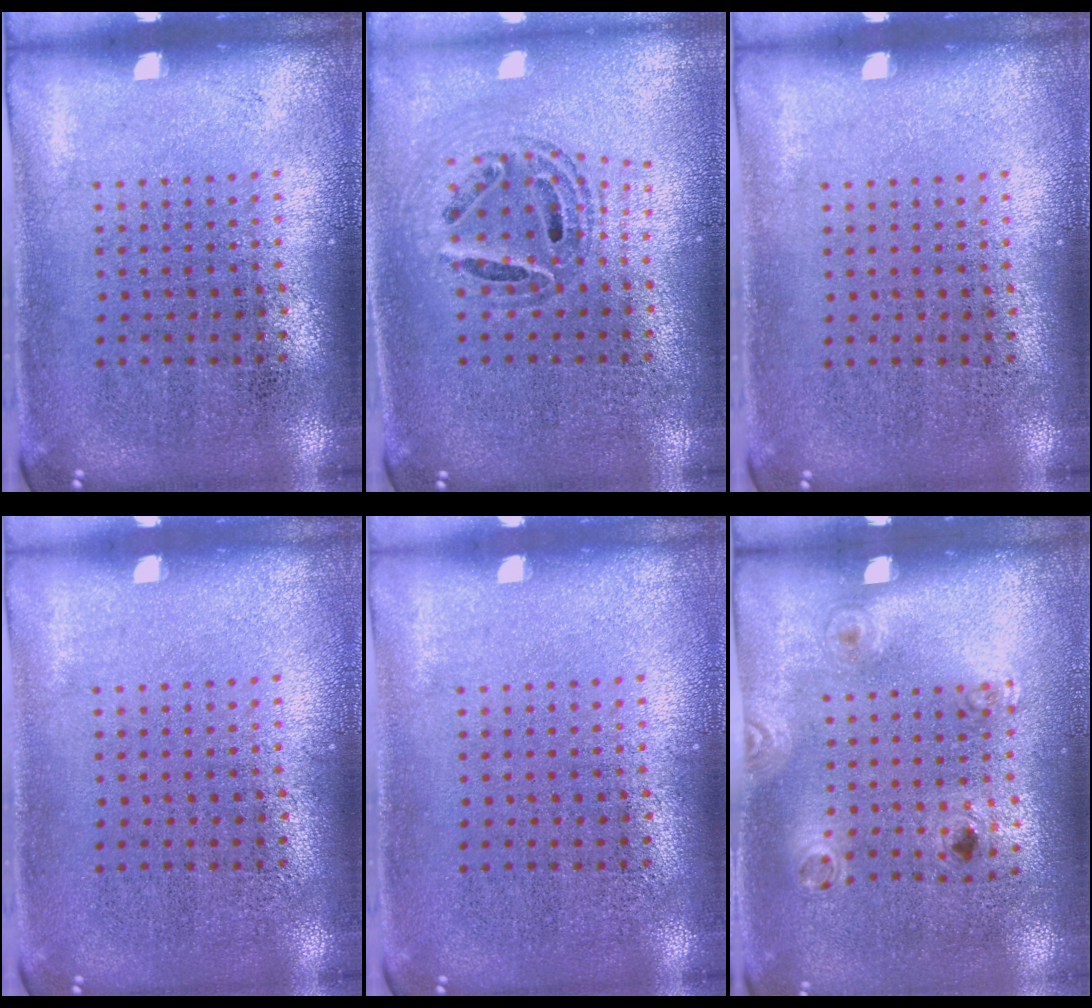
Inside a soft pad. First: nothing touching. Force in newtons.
{"total": 0.8, "press": 0.8, "slide": 0.1}
{"total": 0.0}
{"total": 0.0}
{"total": 0.0}
{"total": 1.2, "press": 0.8, "slide": 0.9}